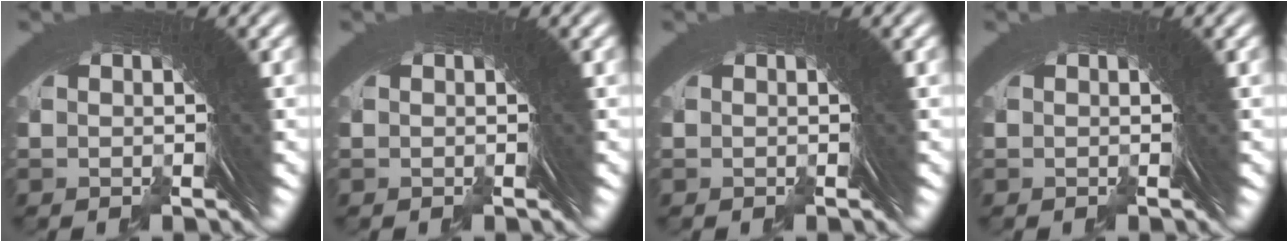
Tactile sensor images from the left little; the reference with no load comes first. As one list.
[{"total": 0.0}, {"total": 0.0}, {"total": 0.0}]